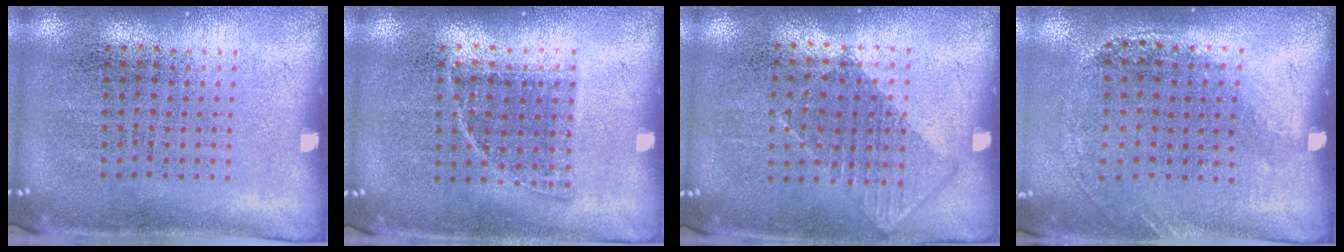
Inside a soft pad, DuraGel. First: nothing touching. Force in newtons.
{"total": 0.8, "press": 0.7, "slide": 0.4}
{"total": 0.8, "press": 0.7, "slide": 0.3}
{"total": 1.2, "press": 0.9, "slide": 0.9}